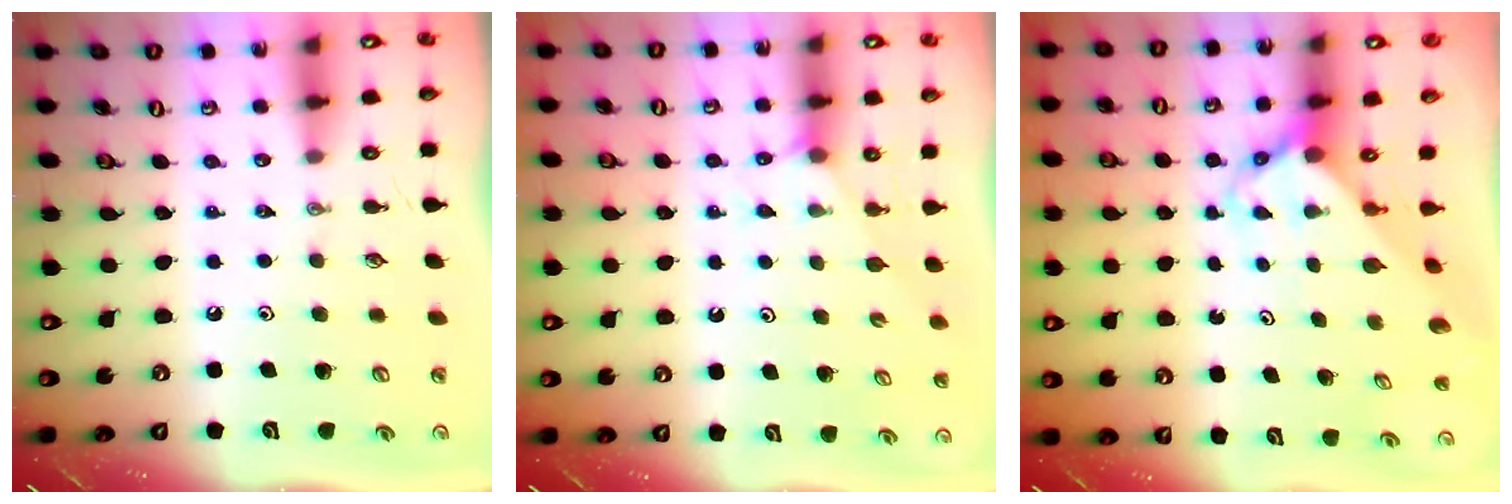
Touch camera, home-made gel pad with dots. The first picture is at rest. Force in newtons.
{"total": 4.1, "press": 4.1, "slide": 0.4}
{"total": 3.8, "press": 3.8, "slide": 0.4}